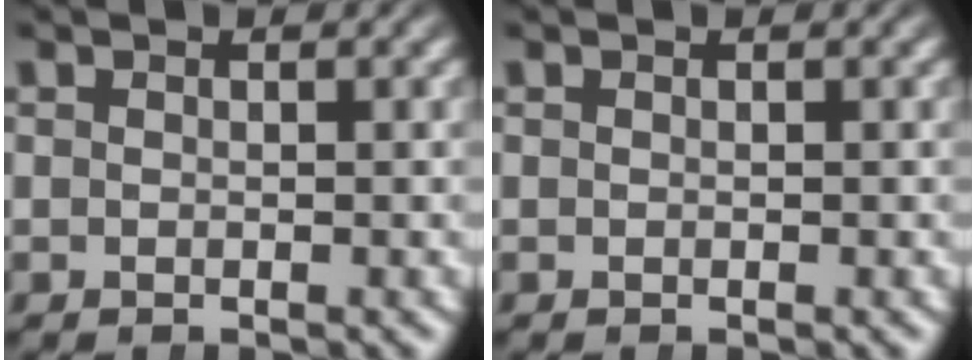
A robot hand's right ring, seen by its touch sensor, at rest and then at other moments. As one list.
[{"total": 0.0}]